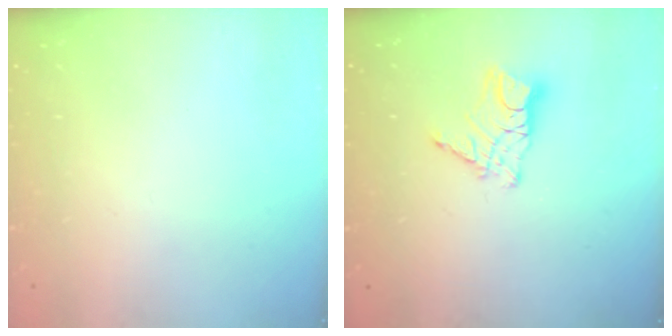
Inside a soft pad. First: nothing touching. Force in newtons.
{"total": 10.5, "press": 10.4, "slide": 0.7}